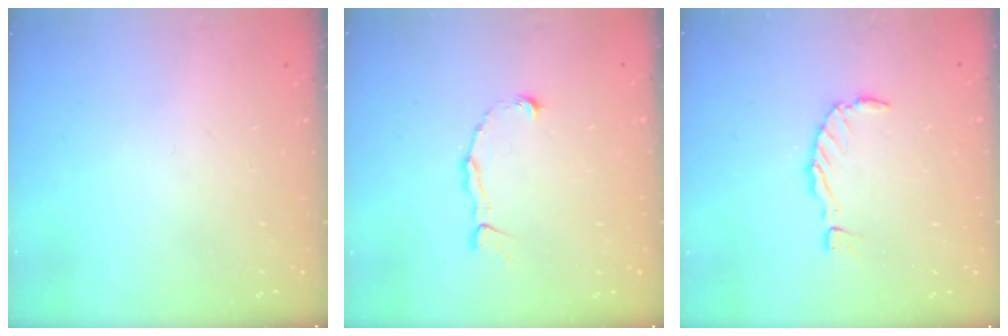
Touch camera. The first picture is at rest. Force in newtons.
{"total": 2.5, "press": 2.5, "slide": 0.2}
{"total": 0.0}